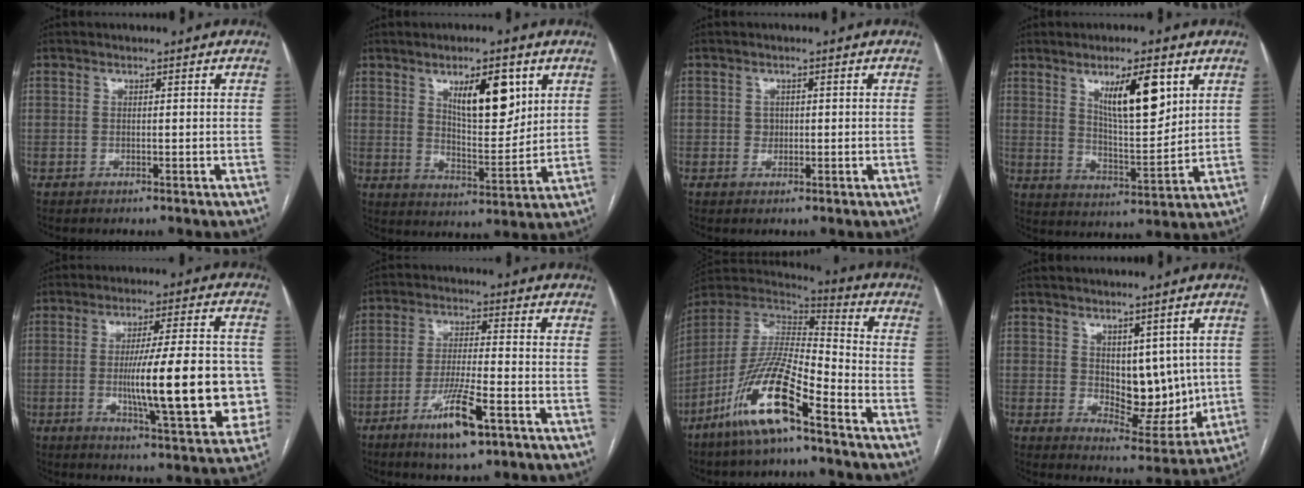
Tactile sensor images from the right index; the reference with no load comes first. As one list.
[{"total": 10.2, "force": [4.8, 3.5, 8.3], "torque": [-0.135, -0.003, 0.086]}, {"total": 1.2, "force": [0.2, 1.1, 0.4], "torque": [-0.004, 0.003, 0.006]}, {"total": 10.7, "force": [5.0, 2.5, 9.1], "torque": [-0.155, -0.006, 0.093]}, {"total": 18.1, "force": [-2.2, 3.1, 17.7], "torque": [-0.244, 0.010, -0.021]}, {"total": 9.4, "force": [-5.1, 1.3, 7.8], "torque": [-0.149, -0.013, -0.086]}, {"total": 15.8, "force": [-9.4, 2.7, 12.5], "torque": [-0.256, -0.012, -0.176]}, {"total": 9.3, "force": [1.0, 5.3, 7.6], "torque": [-0.093, -0.006, 0.038]}]